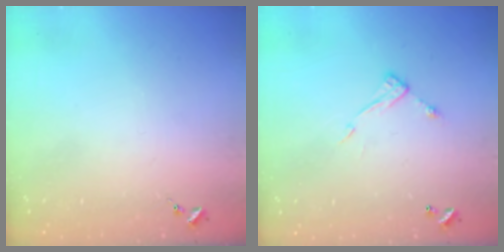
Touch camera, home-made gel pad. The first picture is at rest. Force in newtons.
{"total": 7.5, "press": 7.5, "slide": 0.2}